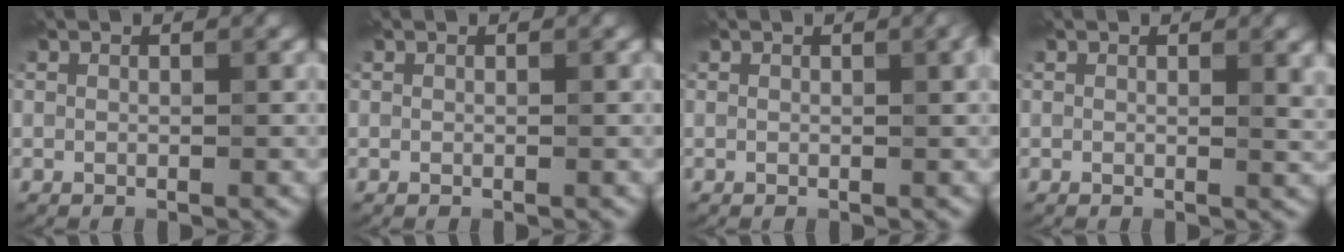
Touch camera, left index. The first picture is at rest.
{"total": 0.0}
{"total": 1.9, "force": [0.6, 0.6, 1.7], "torque": [-0.015, 0.008, 0.005]}
{"total": 1.5, "force": [0.7, 0.4, 1.3], "torque": [-0.011, -0.002, 0.010]}